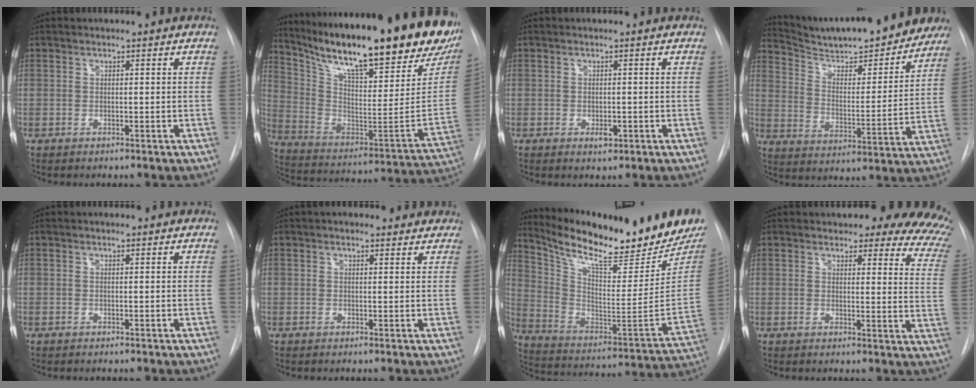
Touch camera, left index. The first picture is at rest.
{"total": 32.9, "force": [25.2, 5.9, 20.4], "torque": [-0.346, -0.059, 0.360]}
{"total": 1.4, "force": [-0.5, 0.8, 1.0], "torque": [-0.015, -0.002, -0.004]}
{"total": 23.2, "force": [21.1, 4.0, 8.9], "torque": [-0.140, -0.024, 0.296]}
{"total": 0.0}
{"total": 3.5, "force": [3.0, 1.3, 1.3], "torque": [-0.014, 0.016, 0.030]}
{"total": 25.1, "force": [21.4, 4.9, 12.3], "torque": [-0.210, -0.048, 0.319]}
{"total": 16.5, "force": [14.3, 4.9, 6.6], "torque": [-0.046, -0.056, 0.127]}